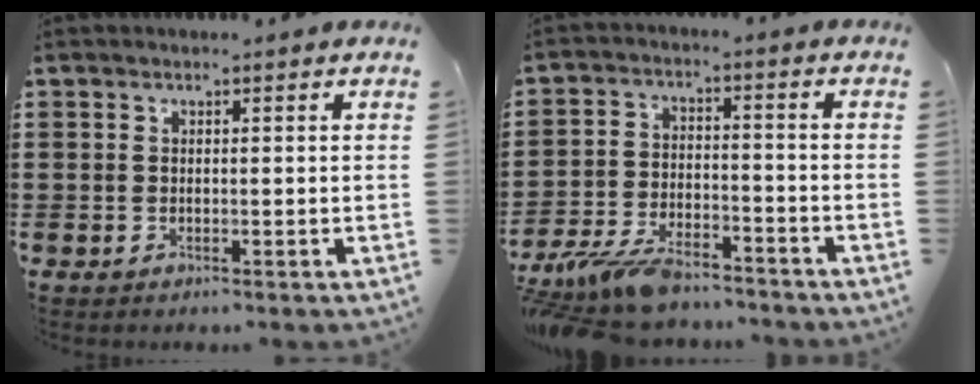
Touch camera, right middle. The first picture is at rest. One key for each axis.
{"total": 8.1, "fx": -7.1, "fy": 2.1, "fz": 3.4, "tx": -0.077, "ty": 0.008, "tz": -0.139}